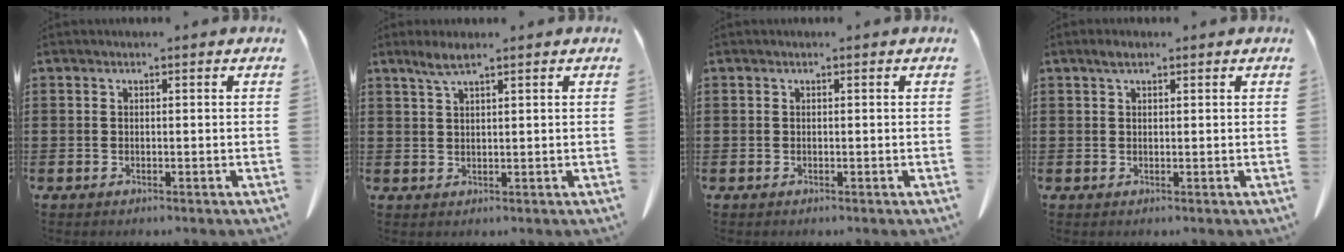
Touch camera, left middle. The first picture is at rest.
{"total": 2.7, "force": [1.9, 0.3, 1.8], "torque": [-0.040, 0.001, 0.034]}
{"total": 0.0}
{"total": 1.4, "force": [0.9, 0.5, 1.0], "torque": [-0.022, 0.004, 0.015]}